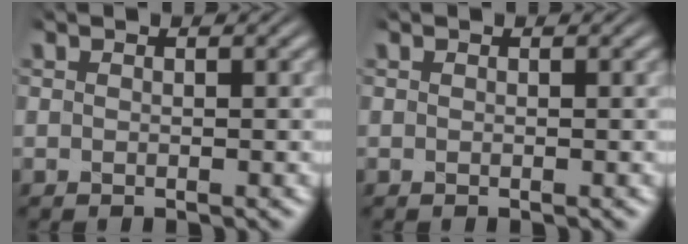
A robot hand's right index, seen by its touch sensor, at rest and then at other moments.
{"total": 0.0}